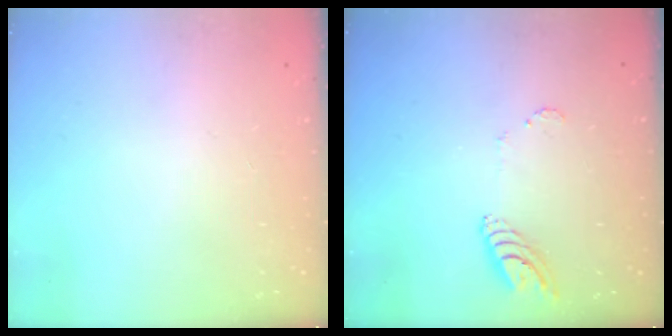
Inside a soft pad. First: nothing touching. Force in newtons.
{"total": 8.7, "press": 8.7, "slide": 0.9}